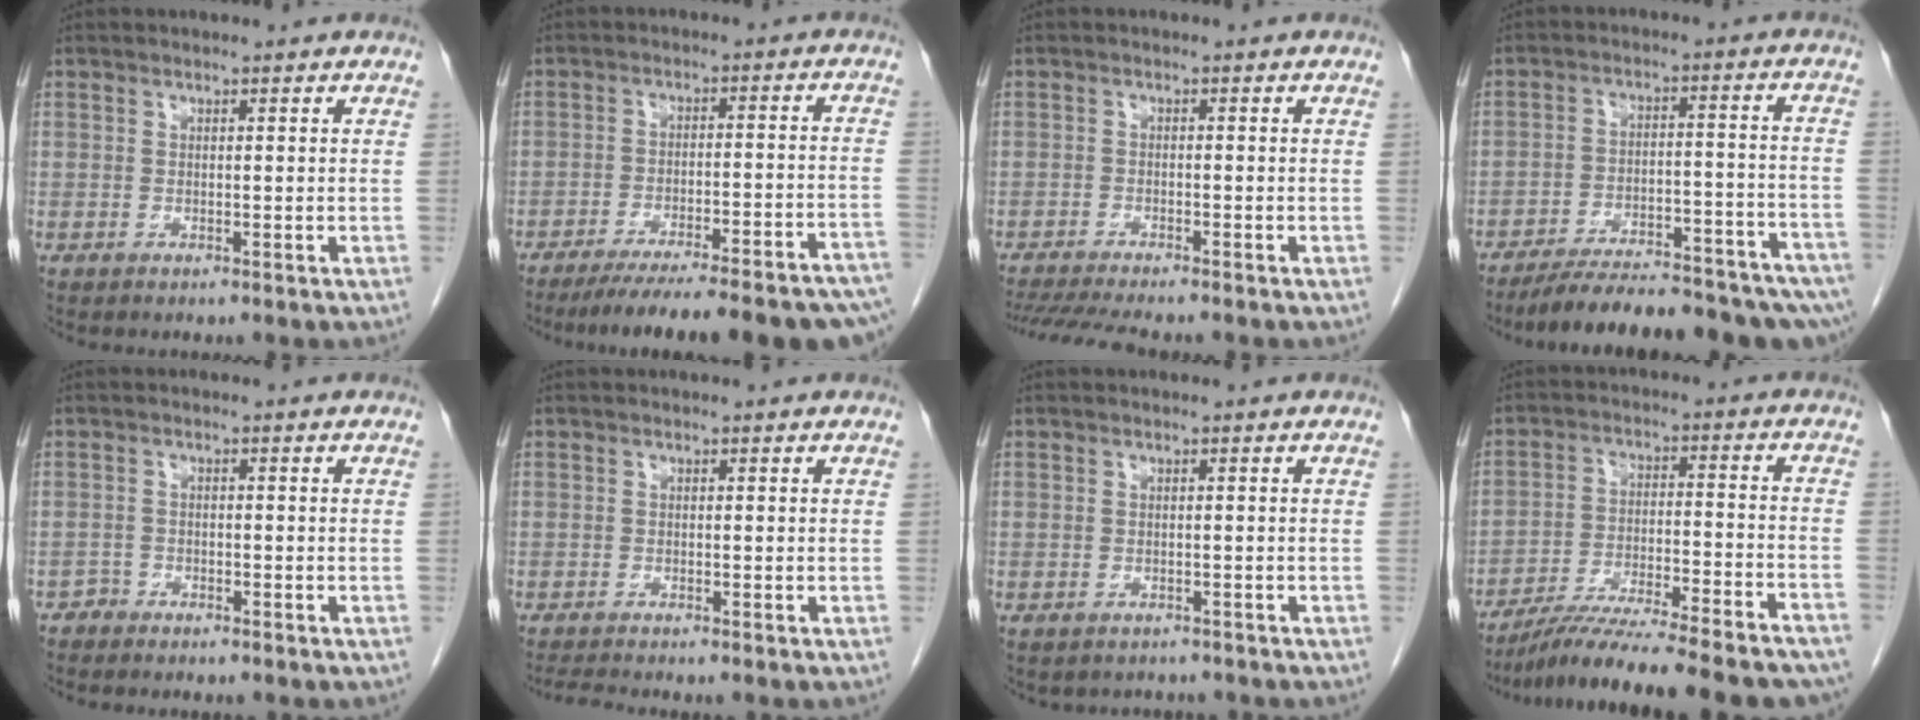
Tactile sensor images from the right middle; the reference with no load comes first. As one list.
[{"total": 22.7, "force": [-19.5, 1.1, 11.5], "torque": [-0.103, -0.017, -0.259]}, {"total": 8.7, "force": [-7.7, 0.4, 4.1], "torque": [-0.062, -0.016, -0.122]}, {"total": 21.6, "force": [-18.2, 3.6, 11.1], "torque": [-0.120, 0.002, -0.252]}, {"total": 1.4, "force": [-1.3, 0.6, -0.3], "torque": [0.003, 0.003, -0.026]}, {"total": 1.9, "force": [-1.7, -0.6, 0.5], "torque": [-0.018, -0.010, -0.035]}, {"total": 2.3, "force": [-2.0, 1.2, 0.1], "torque": [-0.006, 0.001, -0.027]}, {"total": 22.3, "force": [-19.4, 1.6, 10.9], "torque": [-0.130, -0.017, -0.285]}]